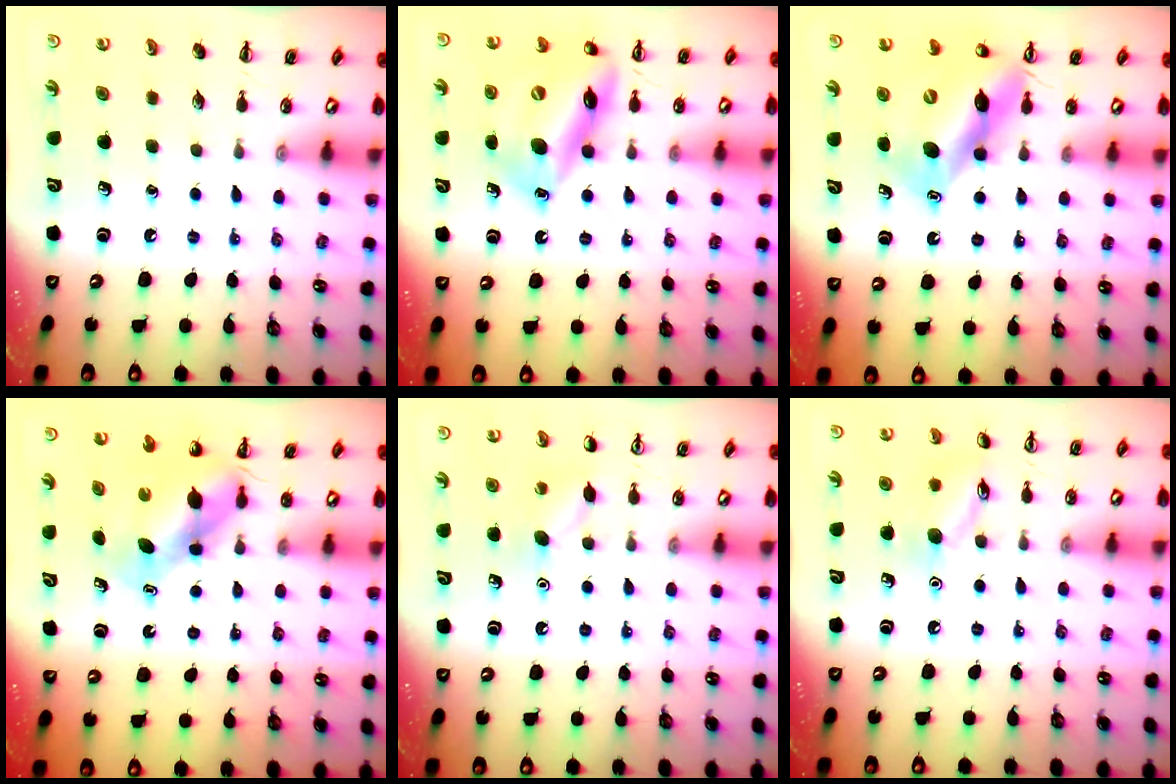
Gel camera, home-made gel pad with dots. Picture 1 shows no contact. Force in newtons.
{"total": 15.8, "press": 15.5, "slide": 3.1}
{"total": 12.8, "press": 12.2, "slide": 3.9}
{"total": 6.0, "press": 5.9, "slide": 1.0}
{"total": 6.2, "press": 5.9, "slide": 1.7}
{"total": 9.6, "press": 9.6, "slide": 0.6}